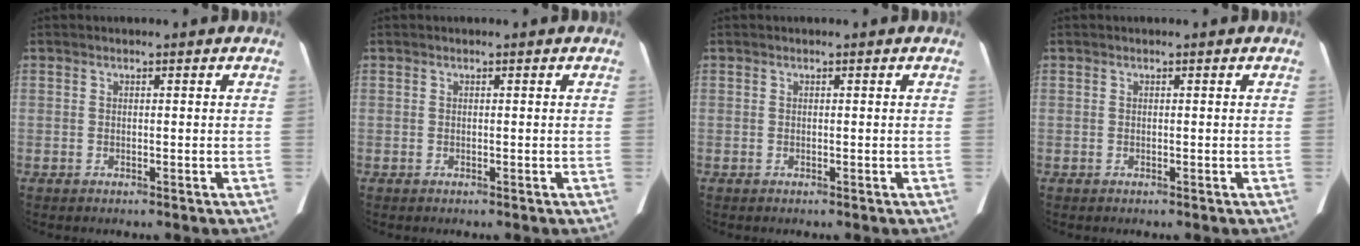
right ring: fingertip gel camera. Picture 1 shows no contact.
{"total": 0.0}
{"total": 0.0}
{"total": 0.0}